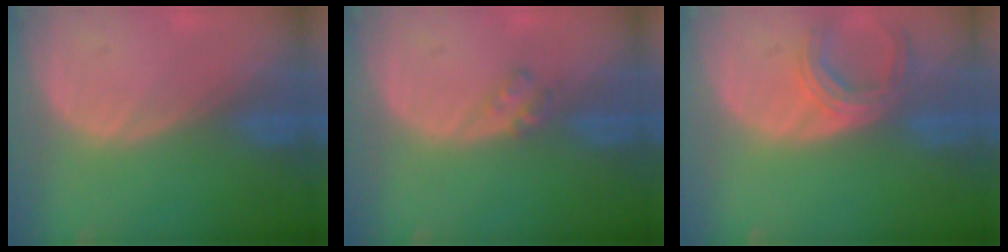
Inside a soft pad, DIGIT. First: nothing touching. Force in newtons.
{"total": 2.0, "press": 2.0, "slide": 0.2}
{"total": 6.0, "press": 5.5, "slide": 2.3}